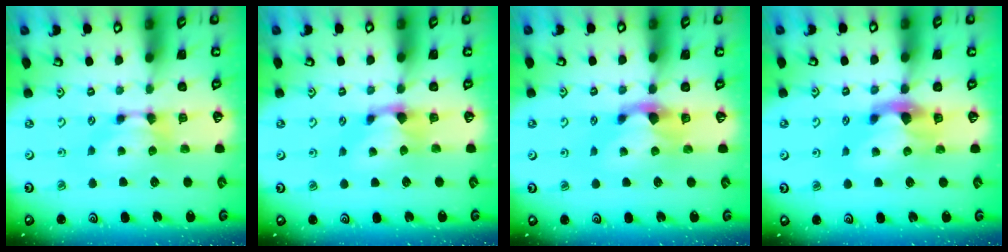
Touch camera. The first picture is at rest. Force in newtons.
{"total": 1.1, "press": 0.1, "slide": 1.1}
{"total": 1.7, "press": 1.0, "slide": 1.4}
{"total": 2.8, "press": 2.5, "slide": 1.3}